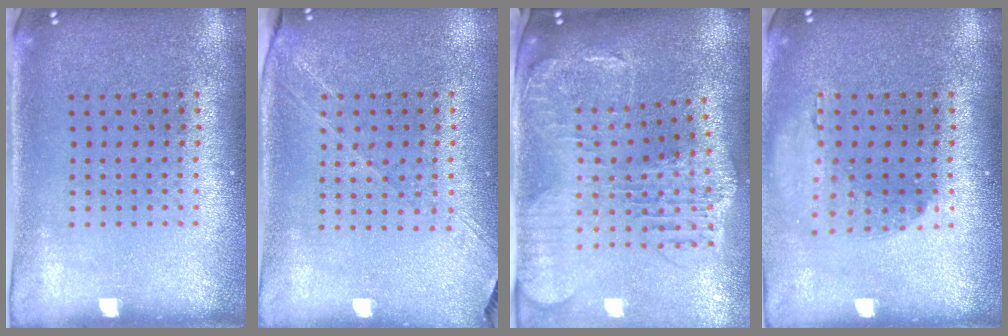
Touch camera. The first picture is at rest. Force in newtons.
{"total": 1.4, "press": 1.2, "slide": 0.7}
{"total": 2.2, "press": 2.0, "slide": 1.0}
{"total": 1.2, "press": 1.2, "slide": 0.0}